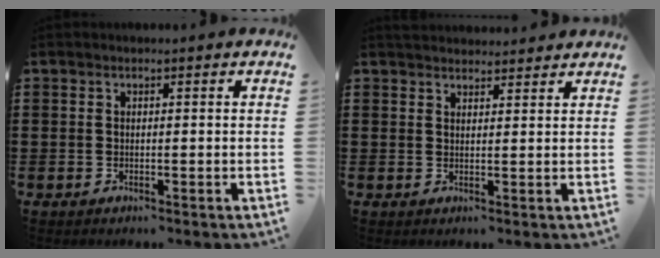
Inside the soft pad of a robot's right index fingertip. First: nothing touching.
{"total": 2.0, "force": [2.0, 0.1, -0.3], "torque": [0.002, 0.001, 0.040]}